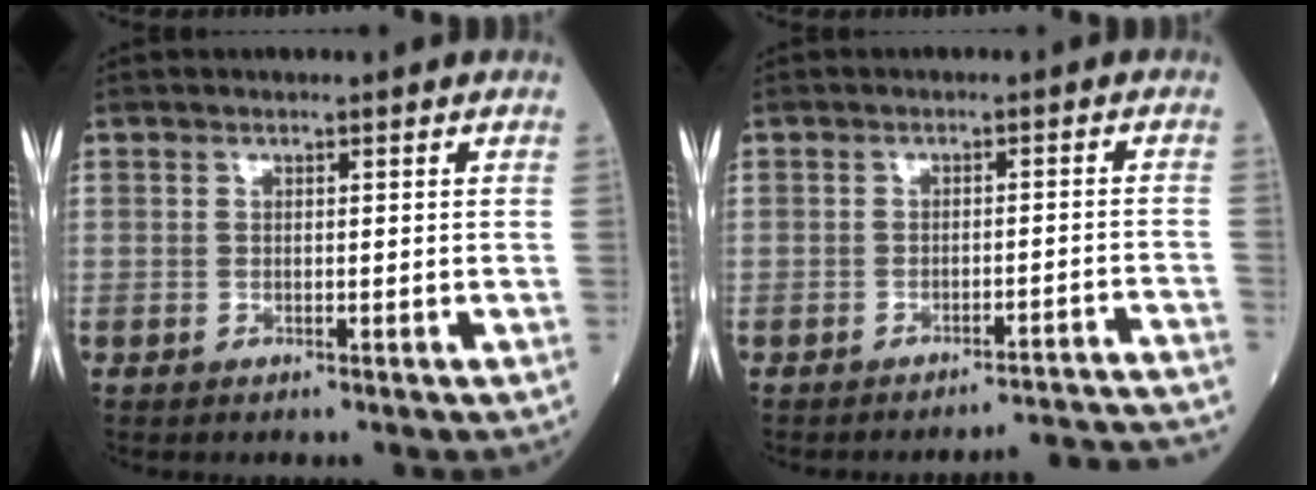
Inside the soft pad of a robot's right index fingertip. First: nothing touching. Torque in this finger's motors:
{"motor_torque": [-0.19, -0.19, -0.02, 0.00]}